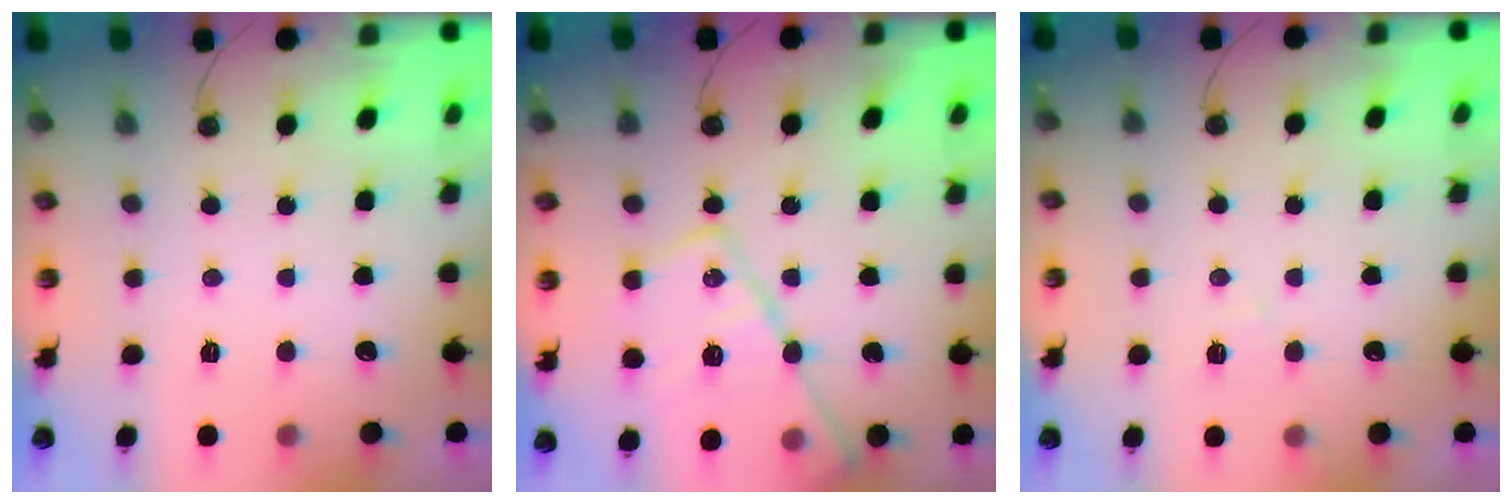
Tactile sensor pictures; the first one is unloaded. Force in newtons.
{"total": 18.5, "press": 18.5, "slide": 1.5}
{"total": 6.0, "press": 6.0, "slide": 0.8}